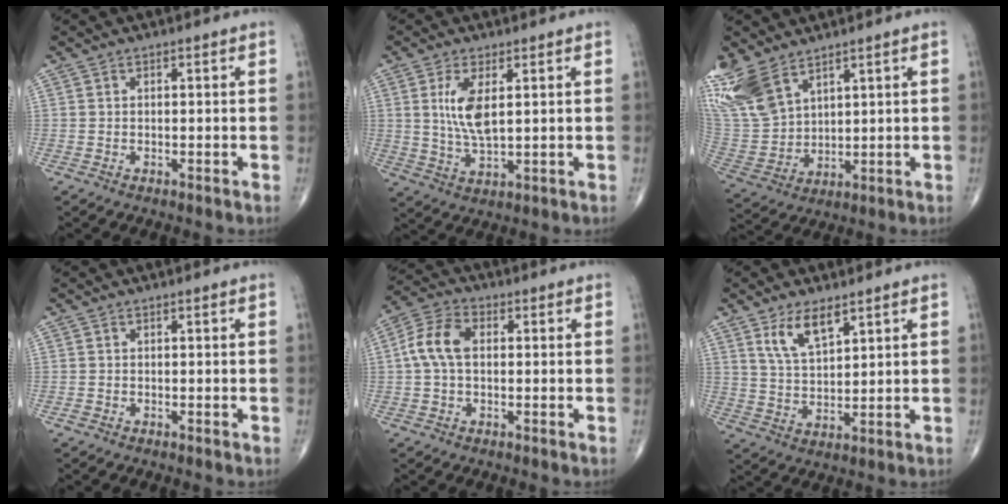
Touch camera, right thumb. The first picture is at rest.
{"total": 7.3, "force": [1.9, 2.9, 6.4], "torque": [-0.133, -0.014, 0.044]}
{"total": 15.3, "force": [9.9, 8.2, 8.2], "torque": [-0.188, -0.026, 0.214]}
{"total": 0.5, "force": [-0.2, 0.4, 0.2], "torque": [-0.004, -0.001, -0.005]}
{"total": 7.6, "force": [0.7, 4.8, 5.8], "torque": [-0.124, 0.025, 0.007]}
{"total": 7.2, "force": [4.4, 2.9, 4.9], "torque": [-0.083, -0.026, 0.089]}